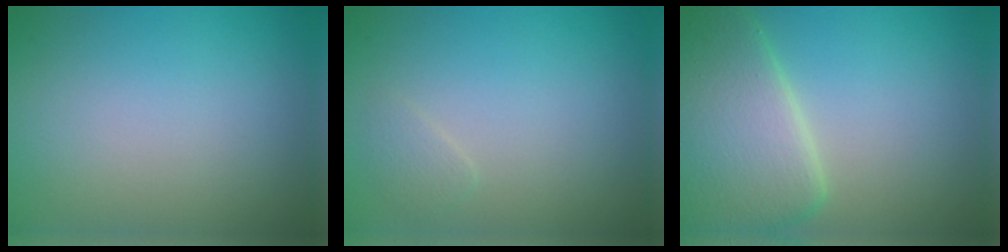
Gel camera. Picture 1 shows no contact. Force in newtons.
{"total": 0.9, "press": 0.9, "slide": 0.0}
{"total": 8.1, "press": 8.1, "slide": 0.6}